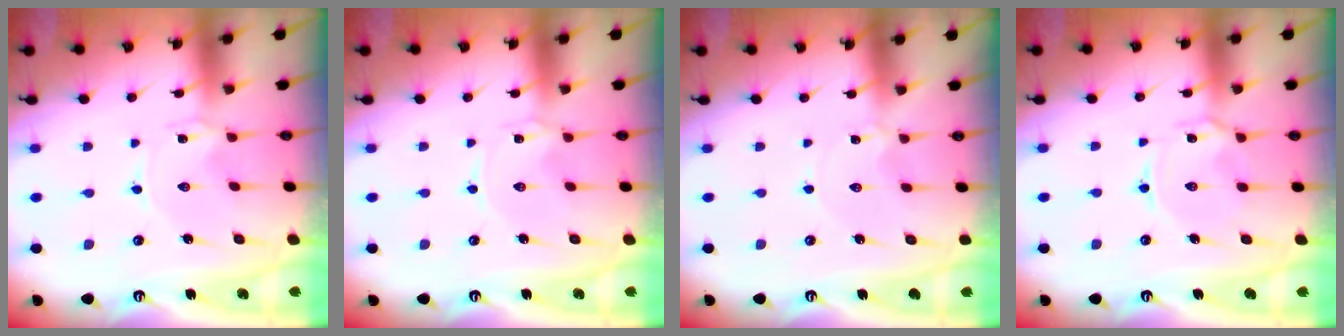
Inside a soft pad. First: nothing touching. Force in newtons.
{"total": 0.0}
{"total": 0.0}
{"total": 3.5, "press": 3.5, "slide": 0.4}